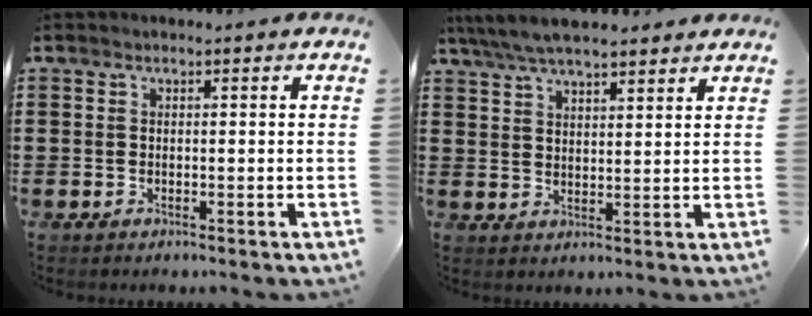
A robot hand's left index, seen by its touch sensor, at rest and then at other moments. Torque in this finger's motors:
{"motor_torque": [0.64, -1.49, 1.05, 0.21]}